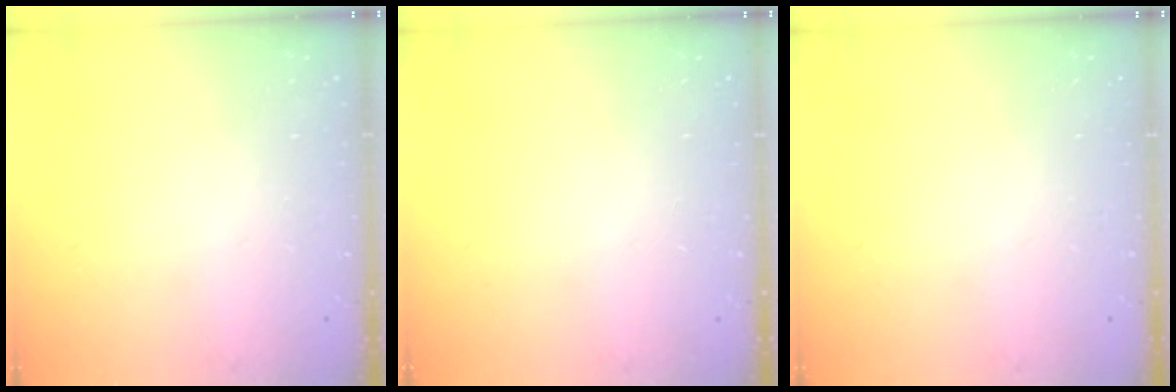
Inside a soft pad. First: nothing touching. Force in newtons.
{"total": 0.0}
{"total": 0.0}